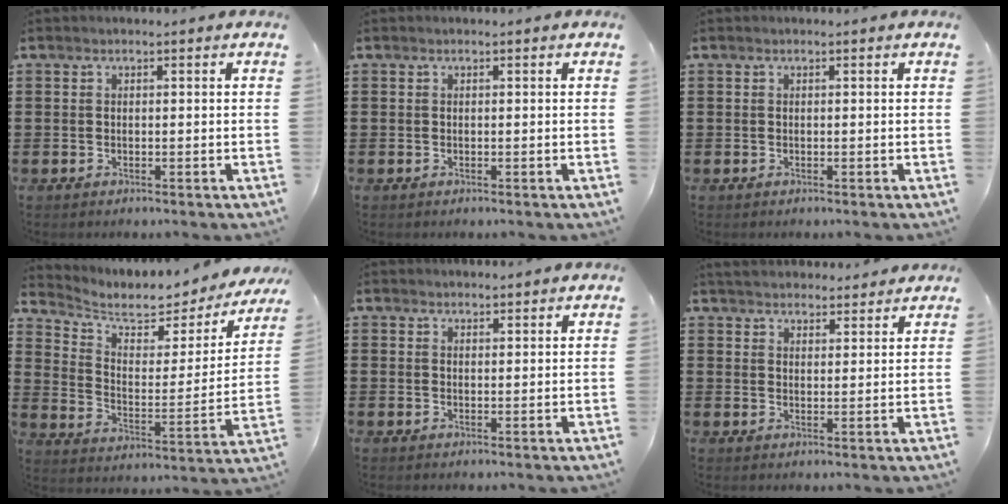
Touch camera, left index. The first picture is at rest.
{"total": 0.0}
{"total": 0.0}
{"total": 5.3, "force": [4.3, 2.2, 2.0], "torque": [-0.059, -0.036, 0.071]}
{"total": 1.4, "force": [1.3, 0.3, -0.3], "torque": [0.003, 0.002, 0.027]}
{"total": 3.2, "force": [3.1, 0.7, -0.2], "torque": [-0.009, -0.007, 0.059]}